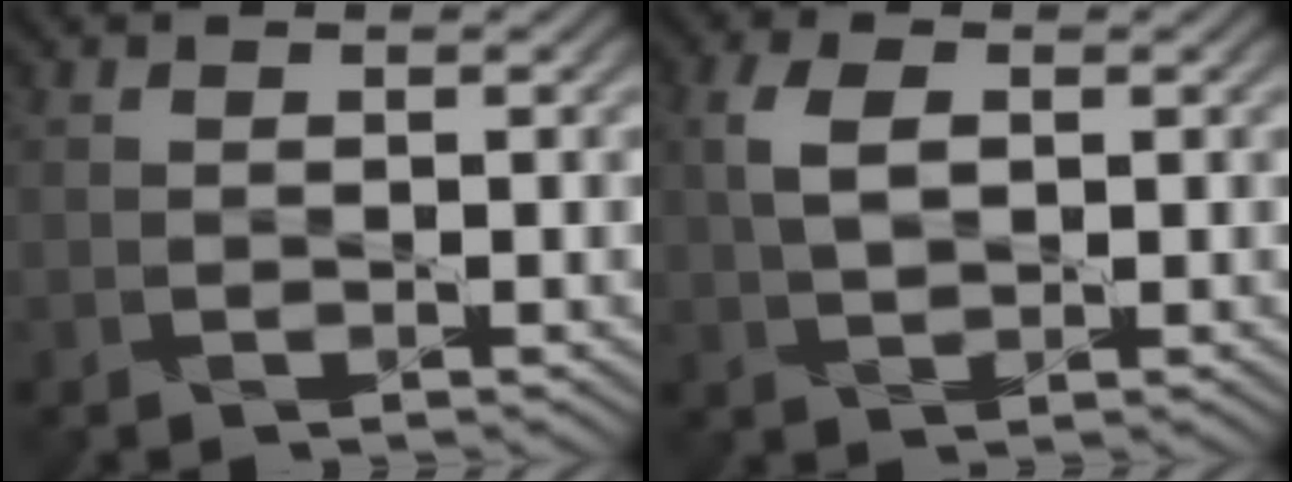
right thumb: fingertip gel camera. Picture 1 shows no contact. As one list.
[{"total": 3.7, "force": [1.1, 2.0, 3.0], "torque": [-0.075, 0.006, 0.018]}]